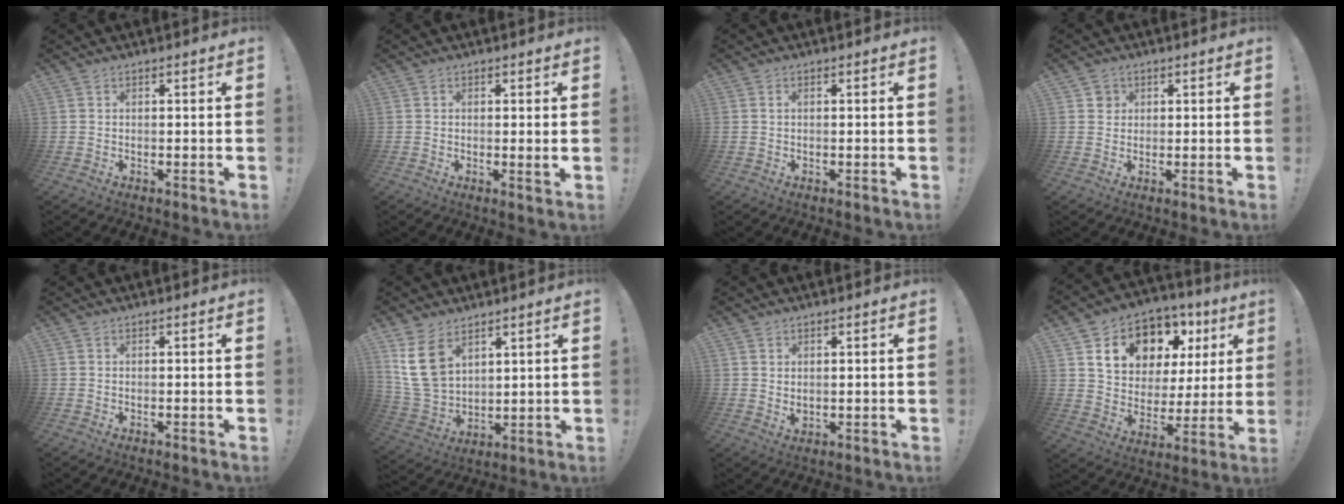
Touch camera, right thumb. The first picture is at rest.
{"total": 1.9, "force": [0.6, -0.2, 1.8], "torque": [-0.017, -0.008, 0.006]}
{"total": 0.6, "force": [0.2, 0.3, 0.5], "torque": [-0.012, 0.002, 0.003]}
{"total": 2.7, "force": [1.0, 2.5, 0.5], "torque": [0.010, -0.003, 0.014]}
{"total": 0.0}
{"total": 12.9, "force": [7.1, 8.3, 6.9], "torque": [-0.149, -0.039, 0.142]}
{"total": 2.1, "force": [1.5, 1.2, 0.8], "torque": [-0.002, -0.013, 0.026]}
{"total": 14.7, "force": [9.1, 10.0, 5.9], "torque": [-0.101, -0.062, 0.182]}